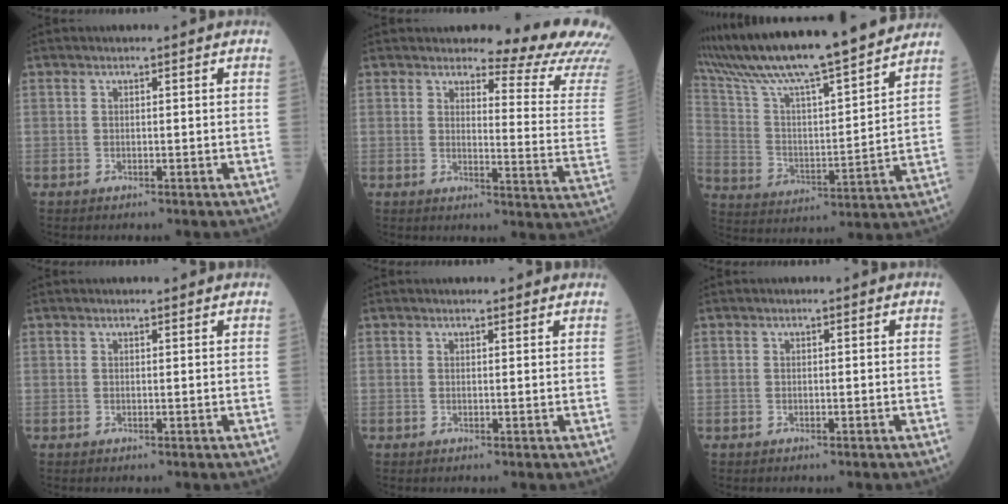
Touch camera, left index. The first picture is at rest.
{"total": 13.3, "force": [12.9, 0.1, 3.5], "torque": [-0.039, -0.119, 0.124]}
{"total": 22.0, "force": [19.5, 0.6, 10.1], "torque": [-0.185, -0.007, 0.316]}
{"total": 1.4, "force": [1.3, 0.3, 0.4], "torque": [-0.011, 0.008, 0.013]}
{"total": 2.7, "force": [2.5, 0.7, 0.8], "torque": [-0.011, 0.009, 0.022]}
{"total": 0.0}